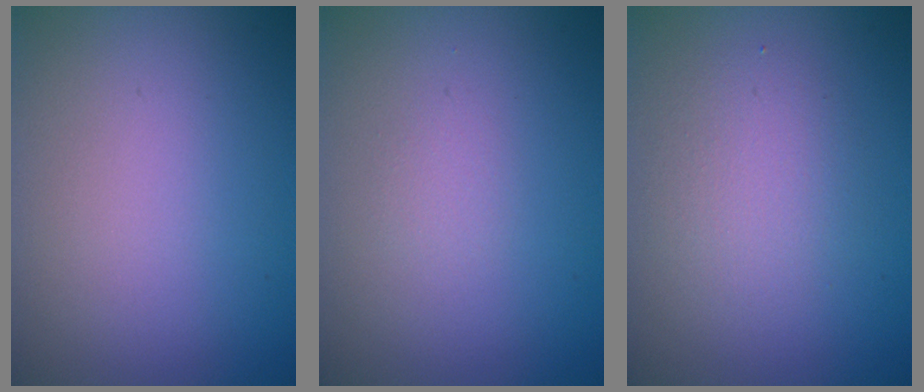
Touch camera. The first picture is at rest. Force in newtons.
{"total": 0.6, "press": 0.6, "slide": 0.1}
{"total": 2.5, "press": 2.5, "slide": 0.2}